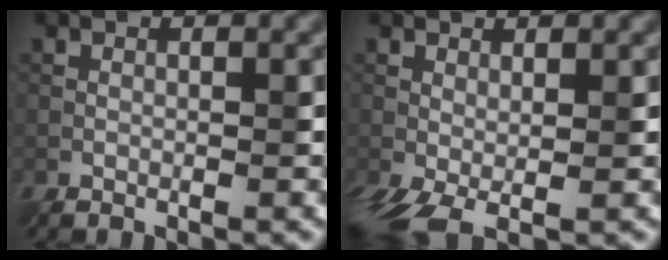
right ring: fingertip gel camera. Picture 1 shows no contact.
{"total": 4.5, "force": [-1.0, 1.8, 4.0], "torque": [-0.080, -0.011, -0.010]}